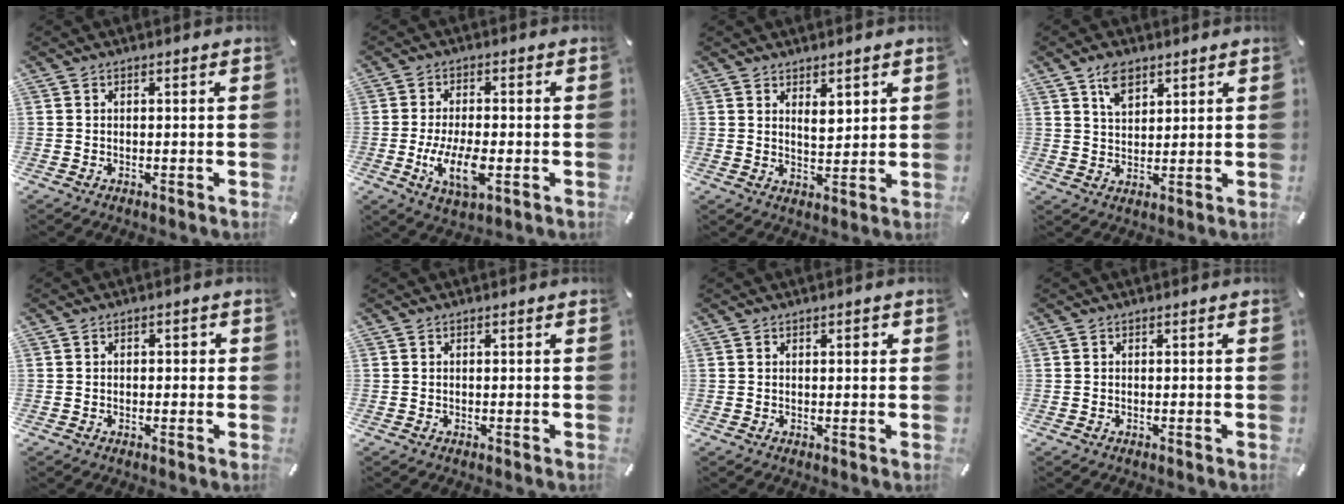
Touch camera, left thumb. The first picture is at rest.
{"total": 9.8, "force": [-2.5, 4.4, 8.4], "torque": [-0.181, -0.007, -0.042]}
{"total": 4.6, "force": [2.9, 2.6, 2.4], "torque": [-0.024, -0.017, 0.046]}
{"total": 6.0, "force": [3.8, 3.6, 2.9], "torque": [-0.044, -0.009, 0.068]}
{"total": 1.2, "force": [-0.2, 0.9, 0.7], "torque": [-0.015, 0.007, -0.007]}
{"total": 0.0}
{"total": 1.1, "force": [0.5, 0.6, 0.8], "torque": [-0.008, 0.001, 0.005]}
{"total": 0.0}